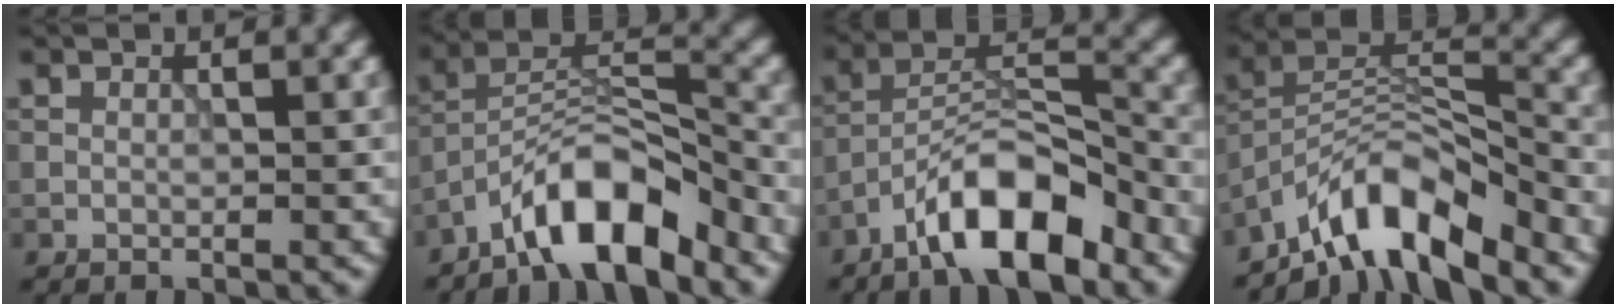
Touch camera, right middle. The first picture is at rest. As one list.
[{"total": 7.5, "force": [-5.6, 2.1, 4.6], "torque": [-0.072, 0.015, -0.103]}, {"total": 8.3, "force": [-5.6, 2.5, 5.5], "torque": [-0.085, 0.017, -0.101]}, {"total": 7.8, "force": [-6.1, 2.2, 4.3], "torque": [-0.063, 0.005, -0.122]}]